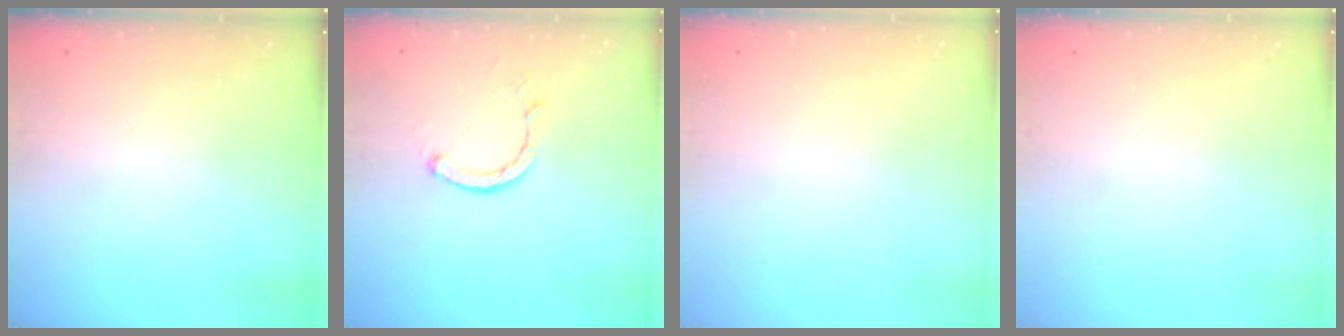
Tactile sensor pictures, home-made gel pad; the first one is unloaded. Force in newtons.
{"total": 2.6, "press": 2.6, "slide": 0.1}
{"total": 2.4, "press": 2.4, "slide": 0.2}
{"total": 0.0}